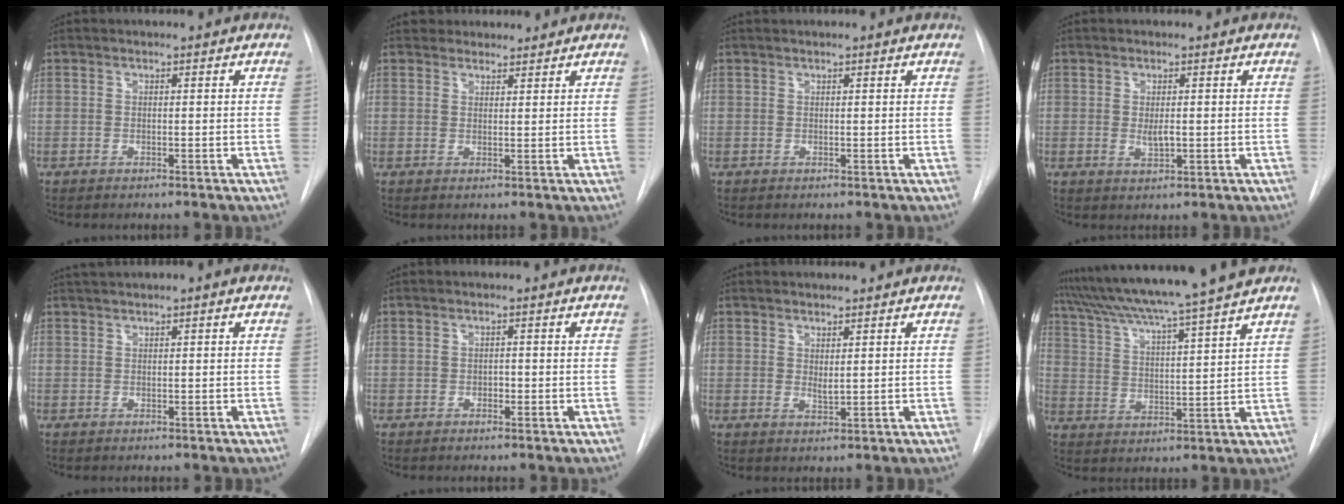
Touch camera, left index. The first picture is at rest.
{"total": 4.1, "force": [3.8, 1.6, 0.1], "torque": [0.007, 0.020, 0.055]}
{"total": 1.0, "force": [0.9, 0.1, 0.4], "torque": [-0.006, 0.017, 0.013]}
{"total": 2.0, "force": [0.0, 0.7, 1.8], "torque": [-0.033, -0.007, 0.000]}
{"total": 1.2, "force": [0.7, 0.2, 1.0], "torque": [-0.018, 0.016, 0.015]}
{"total": 0.7, "force": [-0.4, 0.5, 0.4], "torque": [-0.004, 0.000, -0.007]}
{"total": 1.4, "force": [0.7, 0.4, 1.1], "torque": [-0.022, -0.010, 0.017]}
{"total": 15.7, "force": [13.6, -2.0, 7.6], "torque": [-0.131, -0.007, 0.210]}